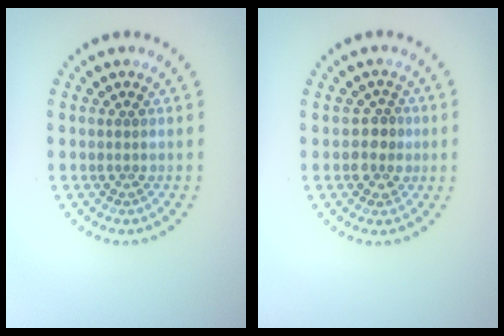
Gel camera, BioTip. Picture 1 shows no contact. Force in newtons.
{"total": 2.1, "press": 2.0, "slide": 0.8}